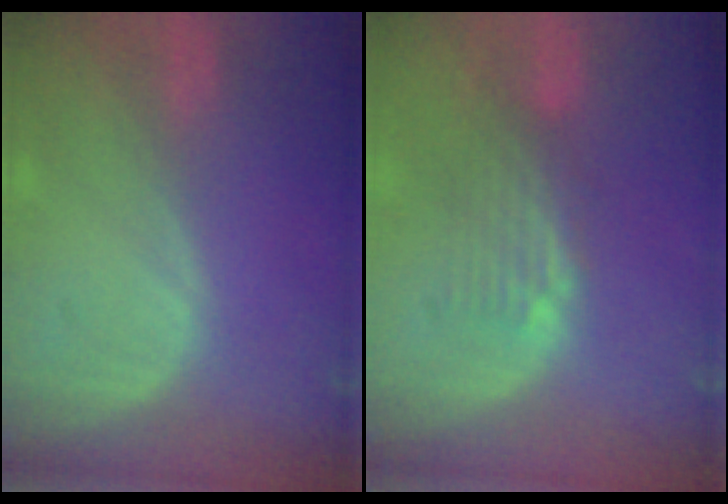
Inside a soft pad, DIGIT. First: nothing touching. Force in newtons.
{"total": 4.6, "press": 3.9, "slide": 2.4}